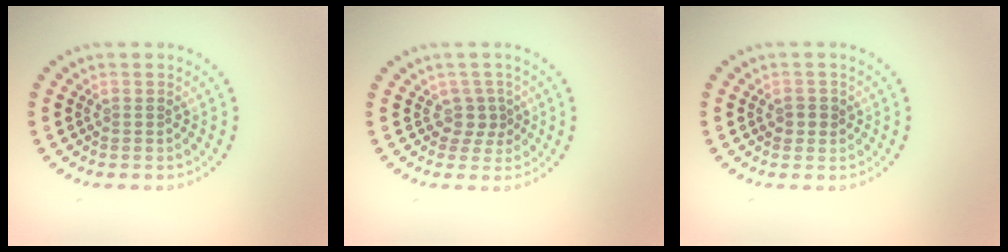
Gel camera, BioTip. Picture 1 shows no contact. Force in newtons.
{"total": 1.9, "press": 1.3, "slide": 1.4}
{"total": 1.3, "press": 1.2, "slide": 0.5}